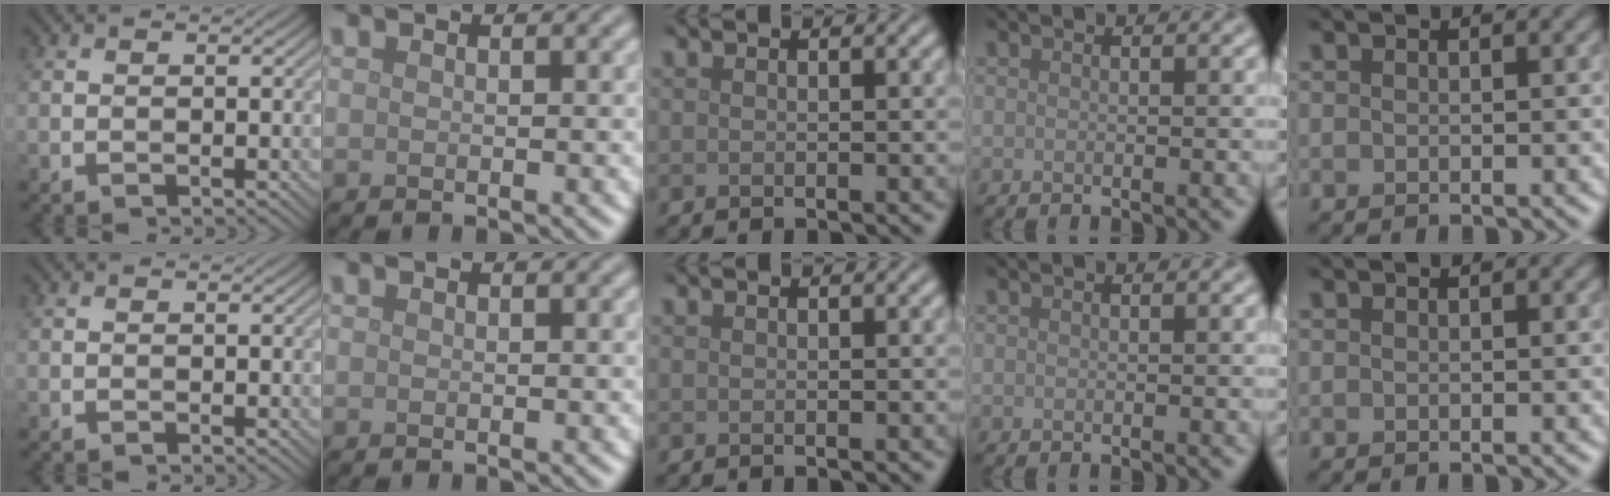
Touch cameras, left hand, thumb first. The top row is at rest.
{}